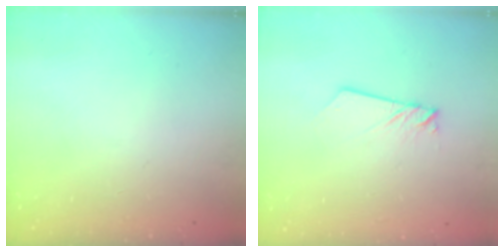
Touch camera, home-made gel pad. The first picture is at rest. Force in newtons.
{"total": 1.9, "press": 1.9, "slide": 0.2}